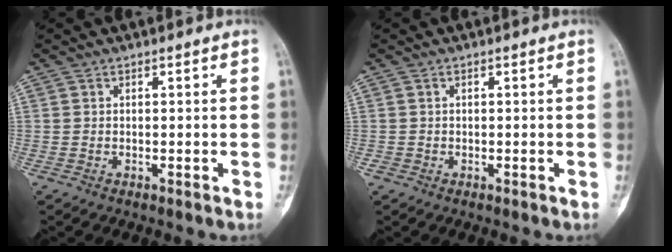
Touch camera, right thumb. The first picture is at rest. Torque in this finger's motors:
{"motor_torque": [-0.38, 0.05, 0.04, -0.12, -0.02]}